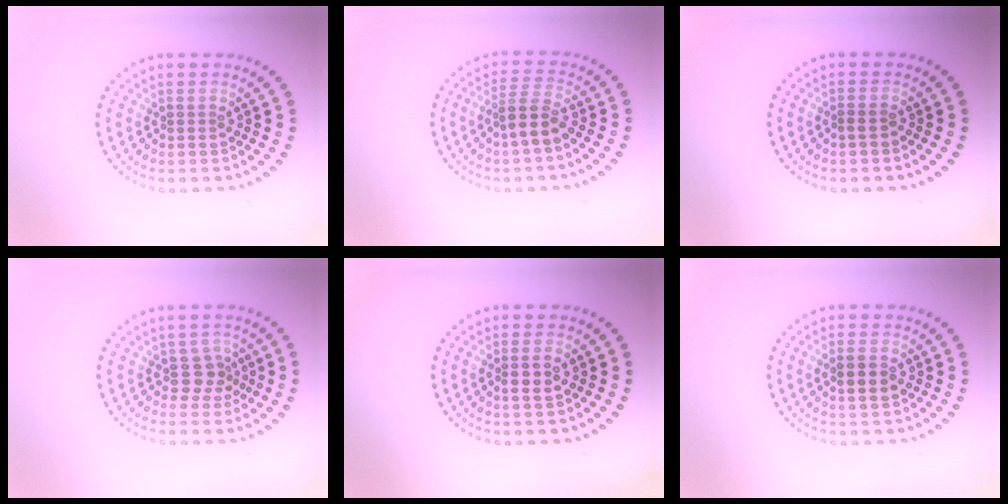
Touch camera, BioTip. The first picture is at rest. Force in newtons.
{"total": 2.8, "press": 2.2, "slide": 1.7}
{"total": 0.6, "press": 0.4, "slide": 0.5}
{"total": 2.0, "press": 1.5, "slide": 1.3}
{"total": 1.5, "press": 1.4, "slide": 0.6}
{"total": 2.2, "press": 2.1, "slide": 0.6}